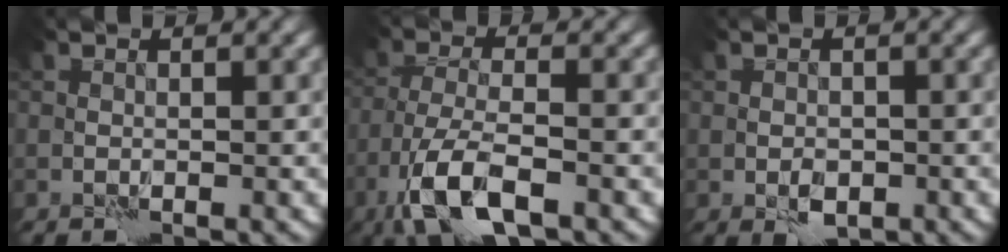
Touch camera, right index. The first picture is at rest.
{"total": 7.3, "force": [-4.4, 2.3, 5.4], "torque": [-0.106, -0.006, -0.087]}
{"total": 1.8, "force": [-0.5, 1.2, 1.2], "torque": [-0.016, -0.006, -0.007]}